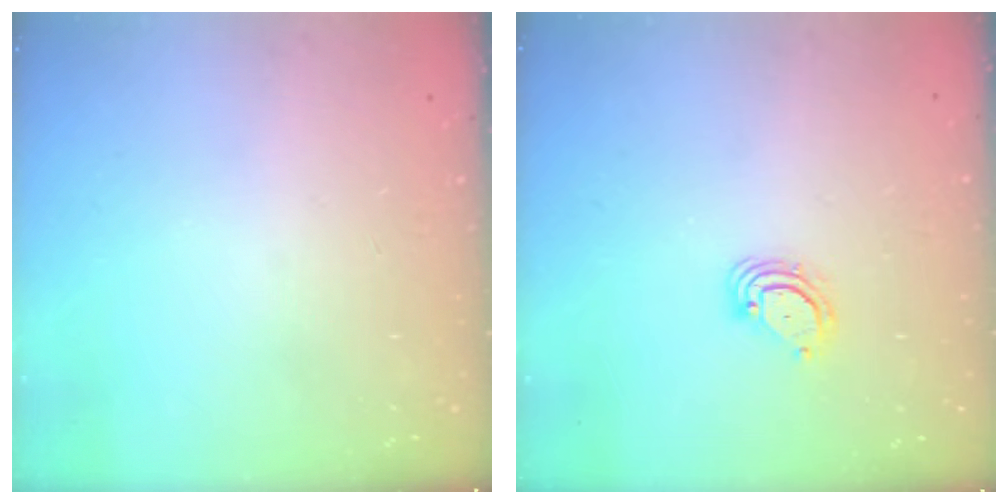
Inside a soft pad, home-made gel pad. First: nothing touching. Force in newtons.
{"total": 3.9, "press": 3.9, "slide": 0.4}